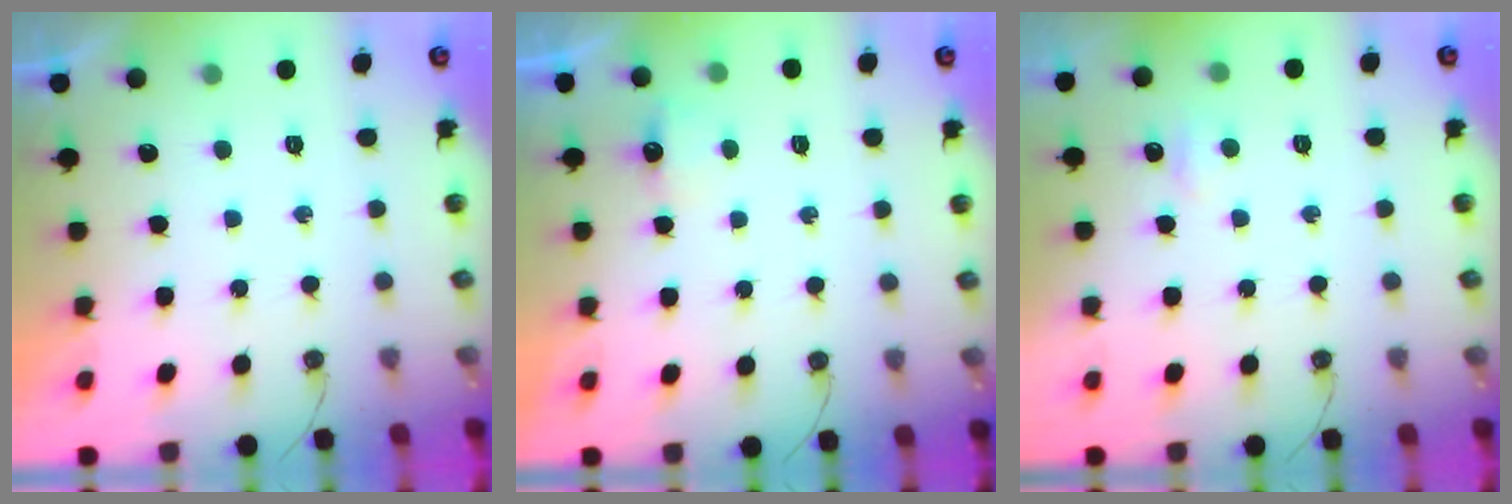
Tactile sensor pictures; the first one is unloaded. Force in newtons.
{"total": 2.7, "press": 2.6, "slide": 0.4}
{"total": 3.0, "press": 2.9, "slide": 0.6}